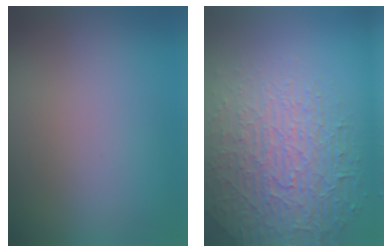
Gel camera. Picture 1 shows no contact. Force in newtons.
{"total": 7.8, "press": 5.5, "slide": 5.5}